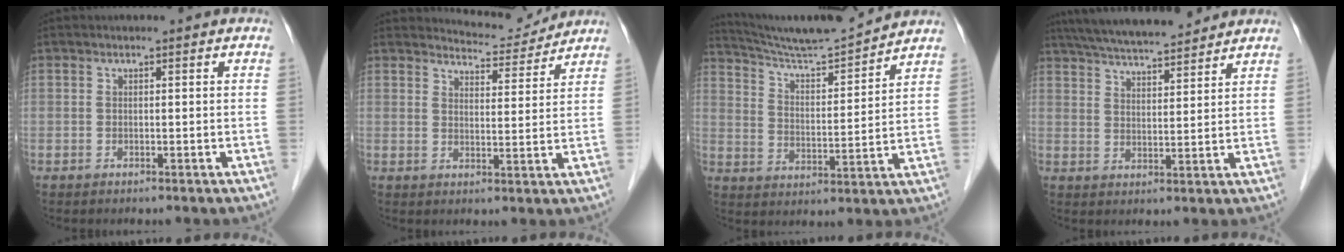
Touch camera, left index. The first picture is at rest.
{"total": 6.1, "force": [6.1, 0.5, -0.6], "torque": [0.000, -0.004, 0.084]}
{"total": 13.1, "force": [12.6, -0.8, 3.2], "torque": [-0.064, 0.002, 0.210]}
{"total": 14.0, "force": [12.6, 1.7, 5.8], "torque": [-0.104, 0.026, 0.201]}